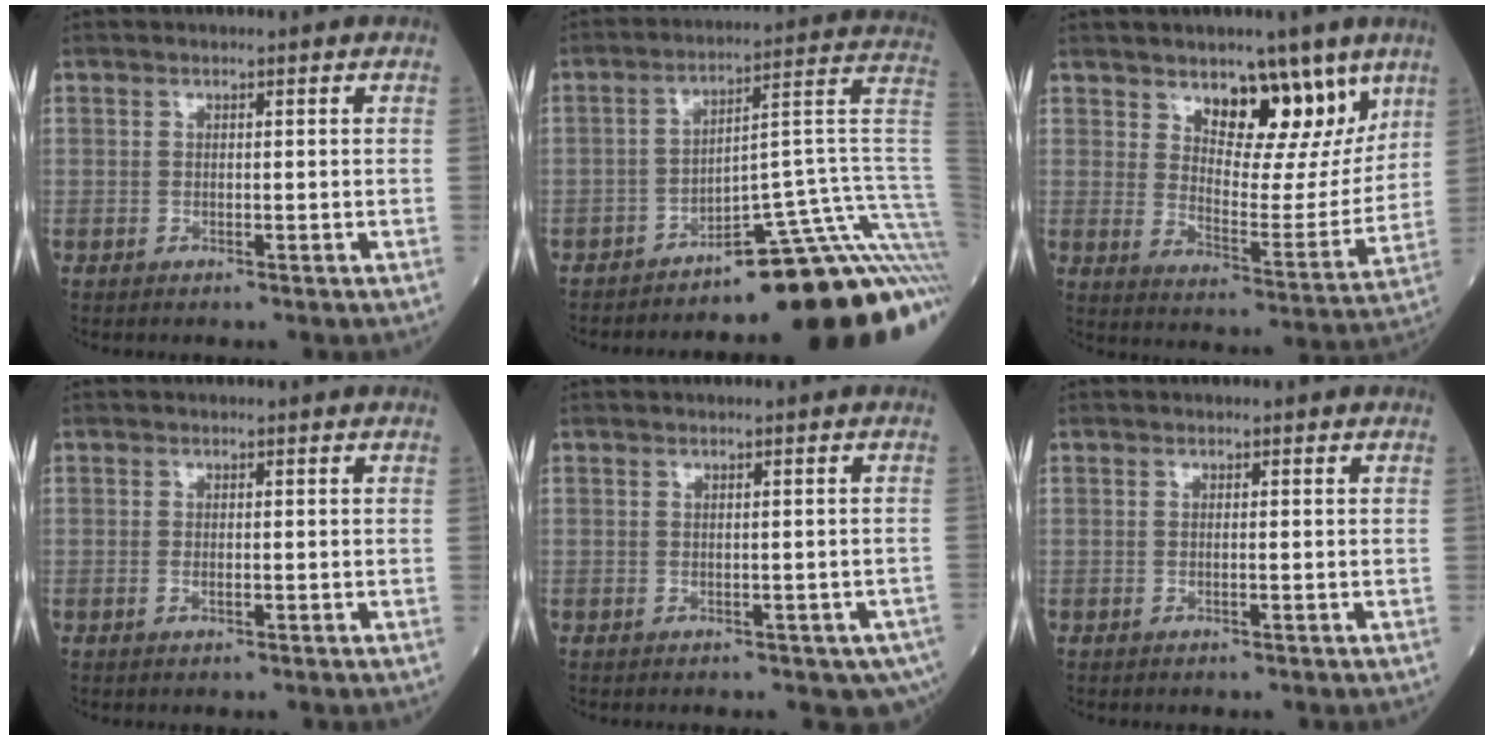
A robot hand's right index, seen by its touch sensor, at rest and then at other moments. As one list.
[{"total": 24.1, "force": [-19.0, 2.0, 14.8], "torque": [-0.098, 0.039, -0.262]}, {"total": 13.3, "force": [8.5, 6.0, 8.3], "torque": [-0.114, -0.007, 0.144]}, {"total": 1.4, "force": [-0.3, 0.8, 1.1], "torque": [-0.031, 0.000, -0.003]}, {"total": 5.5, "force": [-2.2, 2.9, 4.1], "torque": [-0.061, 0.005, -0.025]}, {"total": 0.6, "force": [-0.1, 0.2, 0.6], "torque": [-0.020, 0.000, -0.002]}]